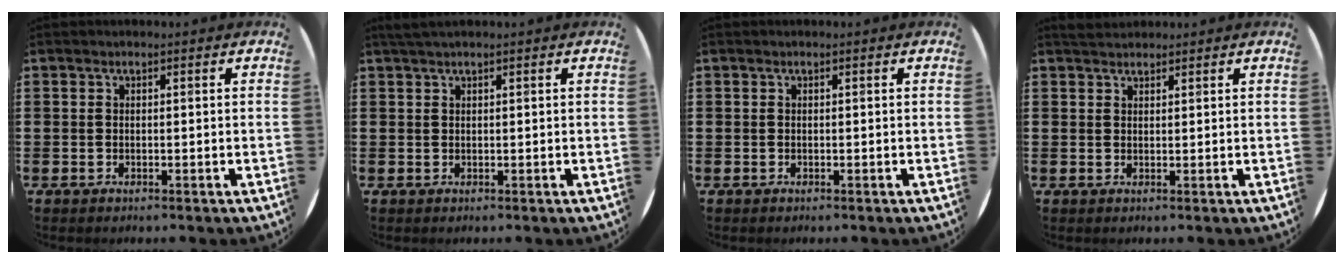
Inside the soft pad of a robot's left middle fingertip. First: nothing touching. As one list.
[{"total": 0.9, "force": [0.7, -0.1, 0.5], "torque": [-0.008, 0.001, 0.013]}, {"total": 0.0}, {"total": 1.6, "force": [1.6, 0.4, 0.2], "torque": [-0.007, 0.004, 0.030]}]